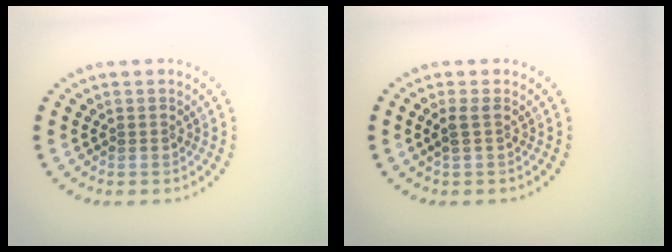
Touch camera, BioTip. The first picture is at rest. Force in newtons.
{"total": 1.2, "press": 1.0, "slide": 0.6}